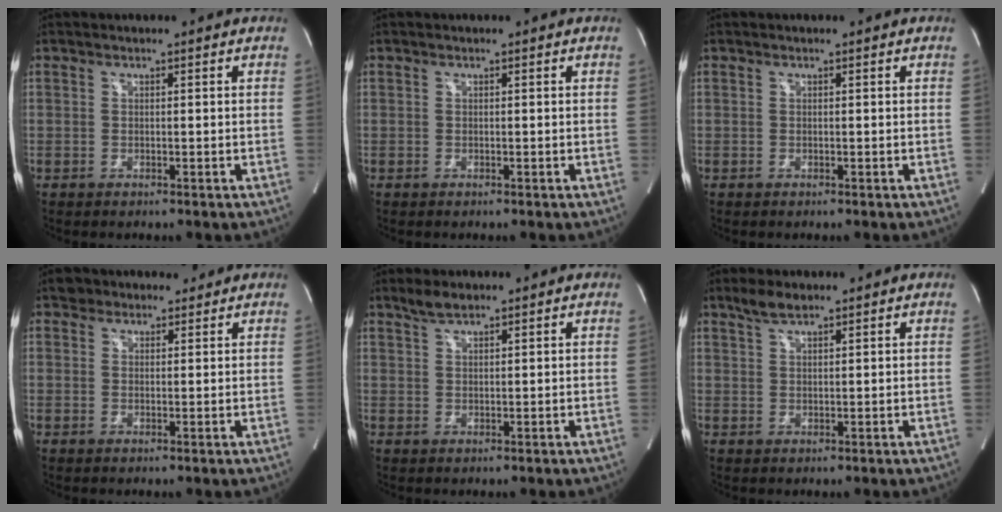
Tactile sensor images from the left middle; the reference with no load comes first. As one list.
[{"total": 0.0}, {"total": 0.0}, {"total": 3.3, "force": [2.6, 2.1, 0.1], "torque": [0.006, 0.017, 0.037]}, {"total": 2.5, "force": [2.1, 0.6, 1.2], "torque": [-0.028, 0.007, 0.043]}, {"total": 3.0, "force": [2.4, 0.7, 1.6], "torque": [-0.038, 0.007, 0.050]}]